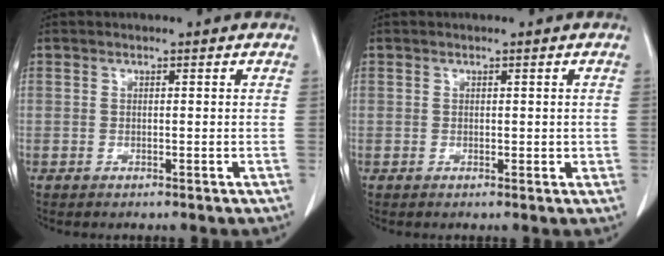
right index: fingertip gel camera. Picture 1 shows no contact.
{"total": 1.3, "force": [0.1, 0.9, 0.9], "torque": [-0.007, 0.000, 0.003]}